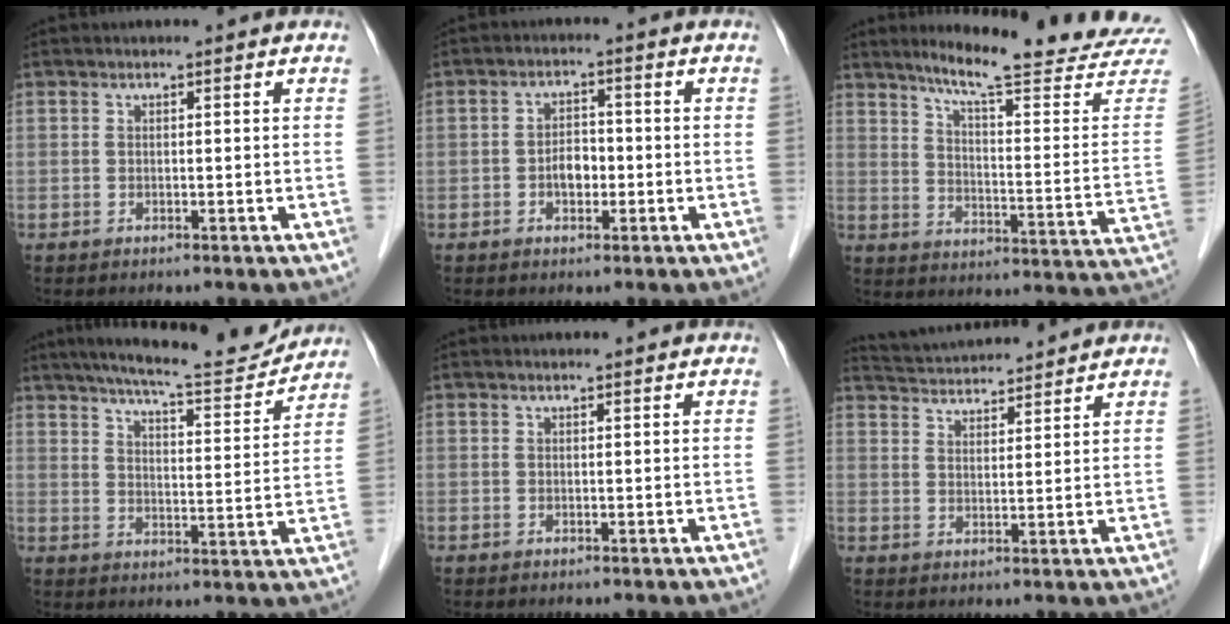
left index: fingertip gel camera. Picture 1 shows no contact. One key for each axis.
{"total": 3.5, "fx": -1.5, "fy": 2.0, "fz": 2.4, "tx": -0.042, "ty": 0.003, "tz": -0.026}
{"total": 22.5, "fx": 20.2, "fy": 0.0, "fz": 10.1, "tx": -0.141, "ty": -0.097, "tz": 0.251}
{"total": 14.6, "fx": 13.3, "fy": 1.6, "fz": 5.7, "tx": -0.087, "ty": -0.015, "tz": 0.181}
{"total": 0.7, "fx": 0.7, "fy": 0.1, "fz": 0.2, "tx": -0.010, "ty": 0.003, "tz": 0.006}
{"total": 10.1, "fx": 9.8, "fy": 0.9, "fz": 2.6, "tx": -0.053, "ty": 0.022, "tz": 0.150}